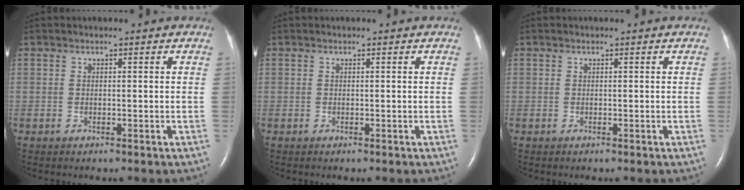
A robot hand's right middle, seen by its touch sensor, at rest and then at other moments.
{"total": 0.0}
{"total": 0.0}